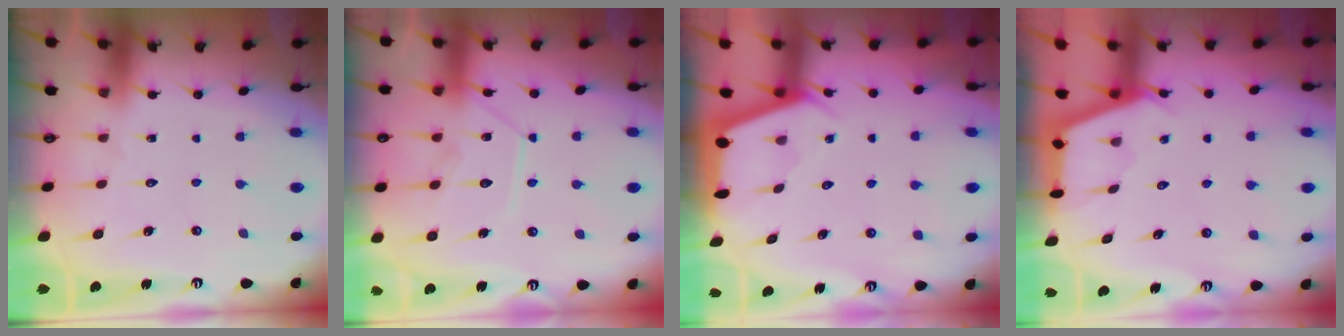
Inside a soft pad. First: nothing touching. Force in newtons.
{"total": 12.2, "press": 12.1, "slide": 1.1}
{"total": 2.4, "press": 2.4, "slide": 0.3}
{"total": 2.9, "press": 2.9, "slide": 0.3}